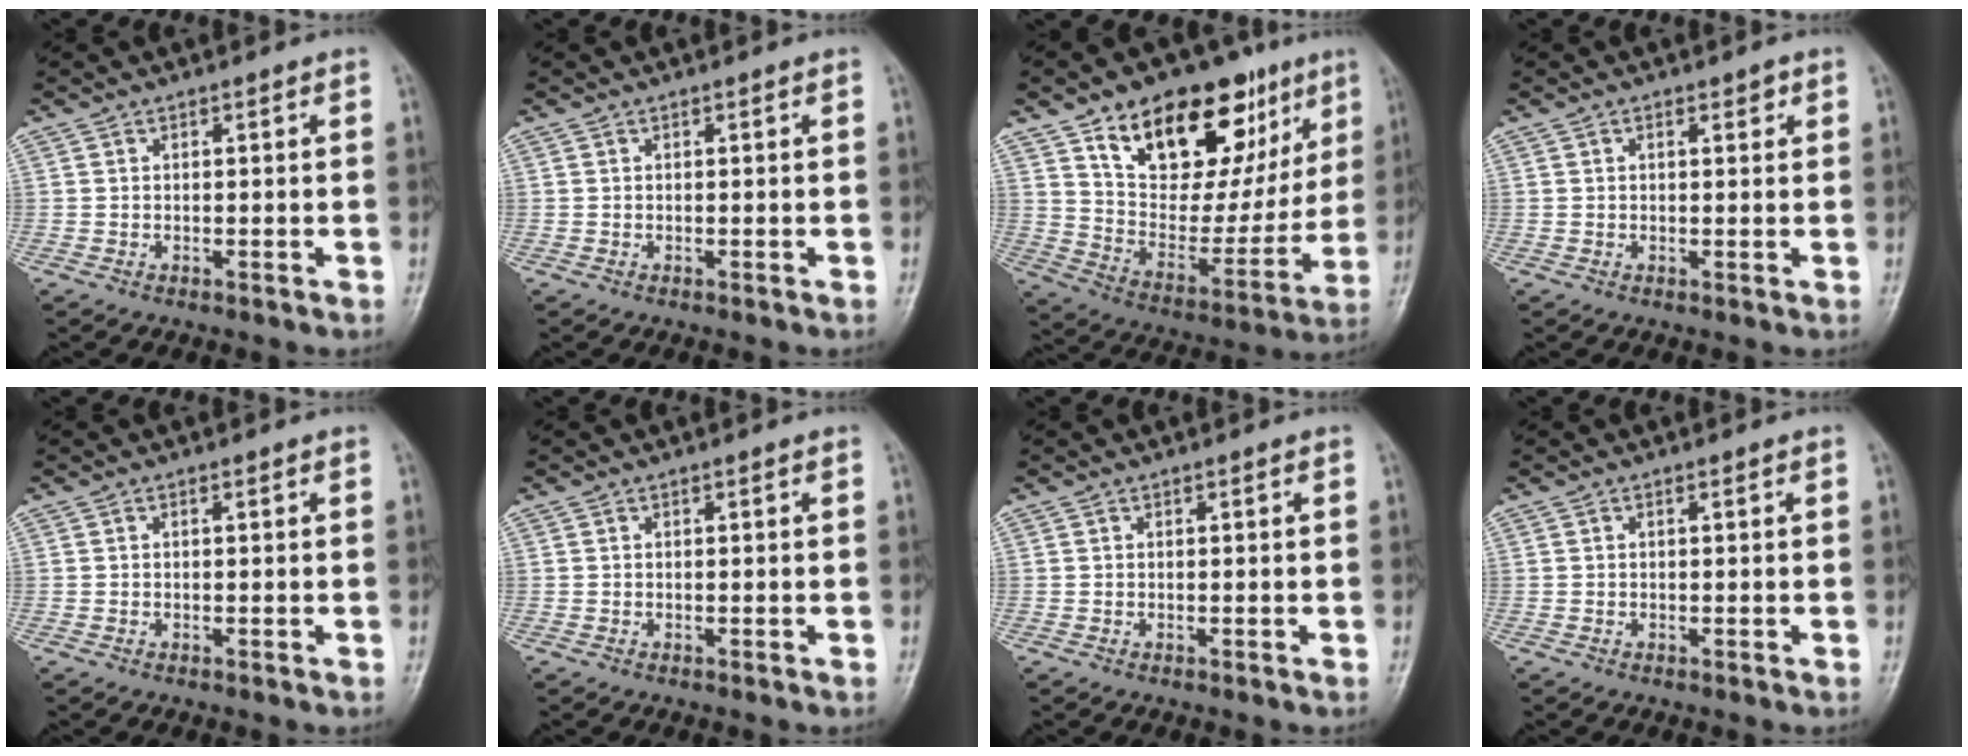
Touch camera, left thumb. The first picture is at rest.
{"total": 0.0}
{"total": 25.4, "force": [13.5, 13.6, 16.8], "torque": [-0.199, -0.027, 0.223]}
{"total": 1.9, "force": [0.9, 0.9, 1.4], "torque": [-0.012, 0.000, 0.010]}
{"total": 0.0}
{"total": 0.0}
{"total": 0.0}
{"total": 0.0}